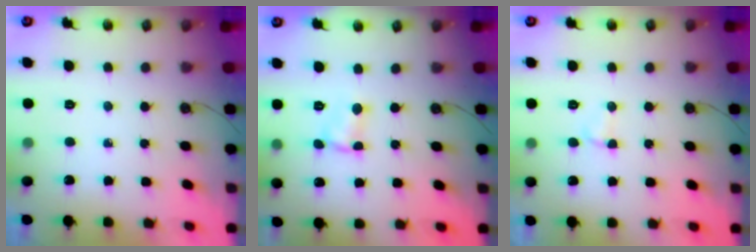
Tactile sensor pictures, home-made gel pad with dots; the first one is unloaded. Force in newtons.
{"total": 1.9, "press": 1.9, "slide": 0.2}
{"total": 2.5, "press": 2.4, "slide": 0.7}